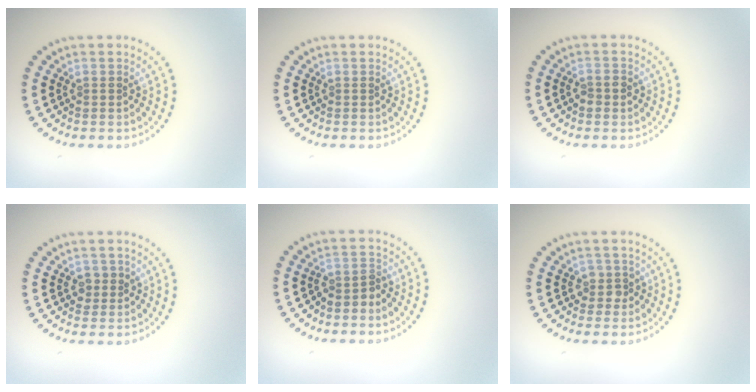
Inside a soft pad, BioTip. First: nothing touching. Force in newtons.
{"total": 0.0}
{"total": 1.3, "press": 1.3, "slide": 0.3}
{"total": 1.3, "press": 1.2, "slide": 0.6}
{"total": 1.8, "press": 1.4, "slide": 1.1}
{"total": 1.4, "press": 1.1, "slide": 0.8}